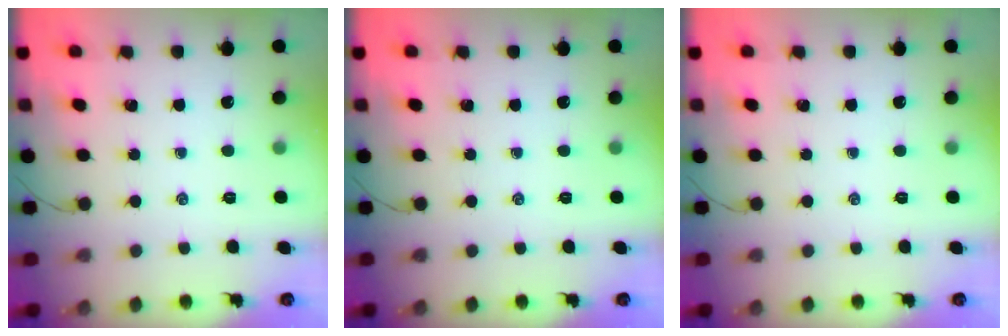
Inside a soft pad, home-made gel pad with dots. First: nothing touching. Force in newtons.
{"total": 0.0}
{"total": 0.0}